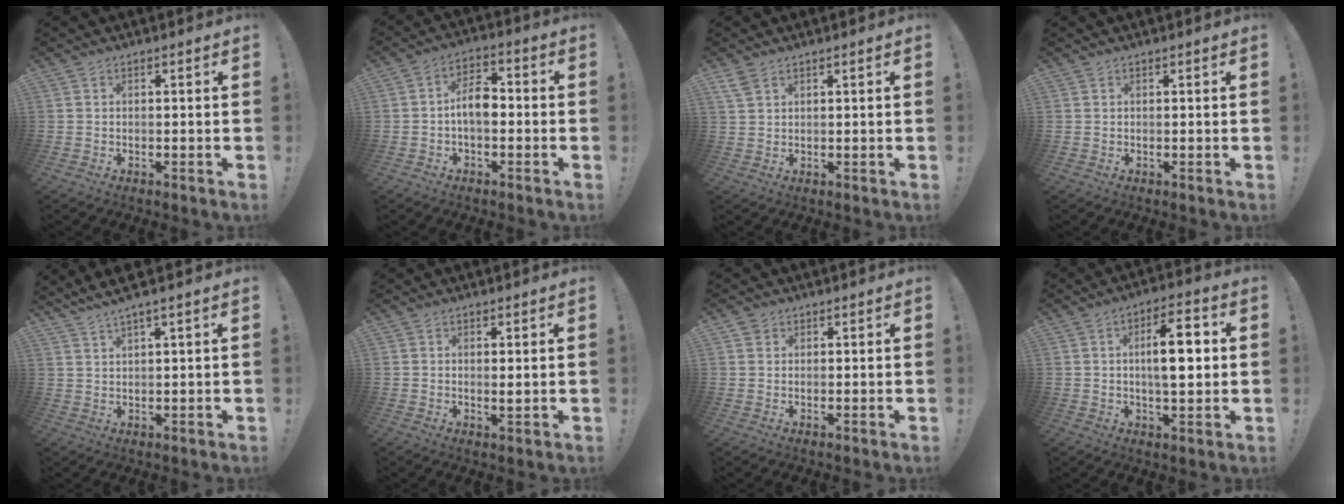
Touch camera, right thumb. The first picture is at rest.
{"total": 8.2, "force": [-1.2, 4.6, 6.6], "torque": [-0.120, 0.012, -0.022]}
{"total": 3.3, "force": [2.2, 1.6, 1.8], "torque": [-0.030, -0.009, 0.041]}
{"total": 0.0}
{"total": 4.1, "force": [2.9, -0.2, 3.0], "torque": [-0.058, -0.013, 0.052]}
{"total": 1.6, "force": [0.5, 0.3, 1.5], "torque": [-0.015, -0.008, 0.006]}
{"total": 1.6, "force": [1.1, 1.3, 0.1], "torque": [0.003, -0.003, 0.019]}
{"total": 11.6, "force": [1.0, 4.5, 10.7], "torque": [-0.166, 0.004, 0.011]}